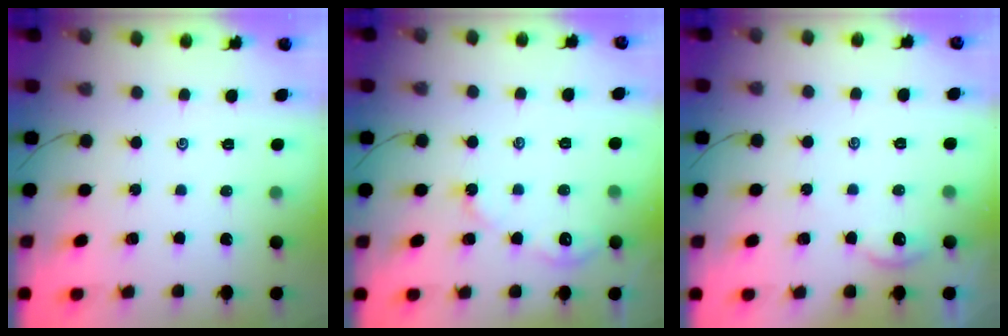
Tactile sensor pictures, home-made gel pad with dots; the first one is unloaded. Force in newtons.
{"total": 3.4, "press": 3.4, "slide": 0.4}
{"total": 1.6, "press": 1.5, "slide": 0.3}